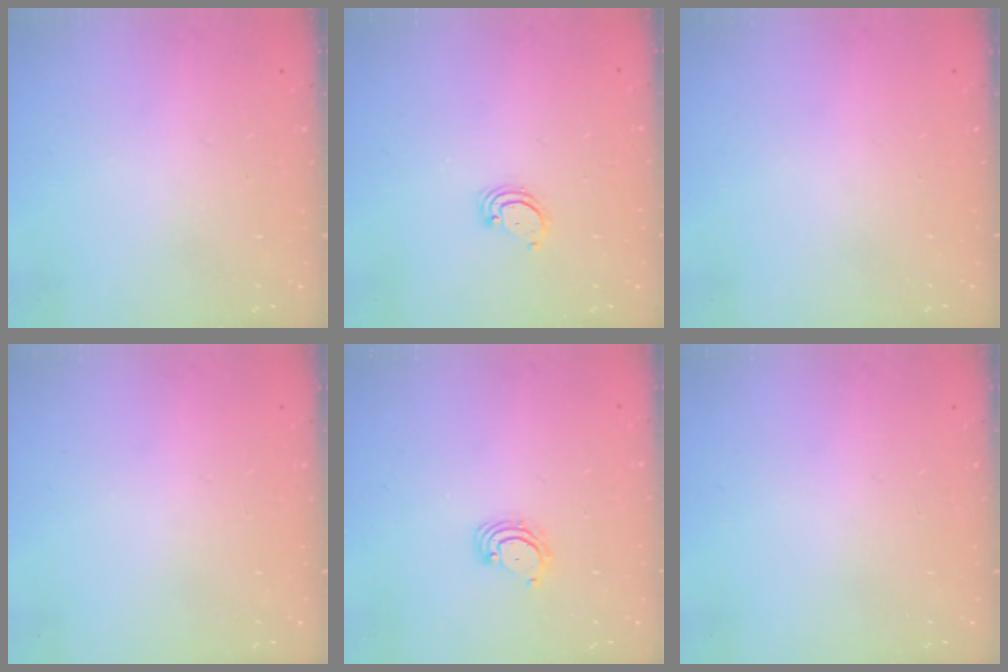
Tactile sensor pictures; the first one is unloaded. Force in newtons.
{"total": 2.6, "press": 2.6, "slide": 0.1}
{"total": 0.0}
{"total": 0.0}
{"total": 4.5, "press": 4.4, "slide": 0.5}
{"total": 0.0}